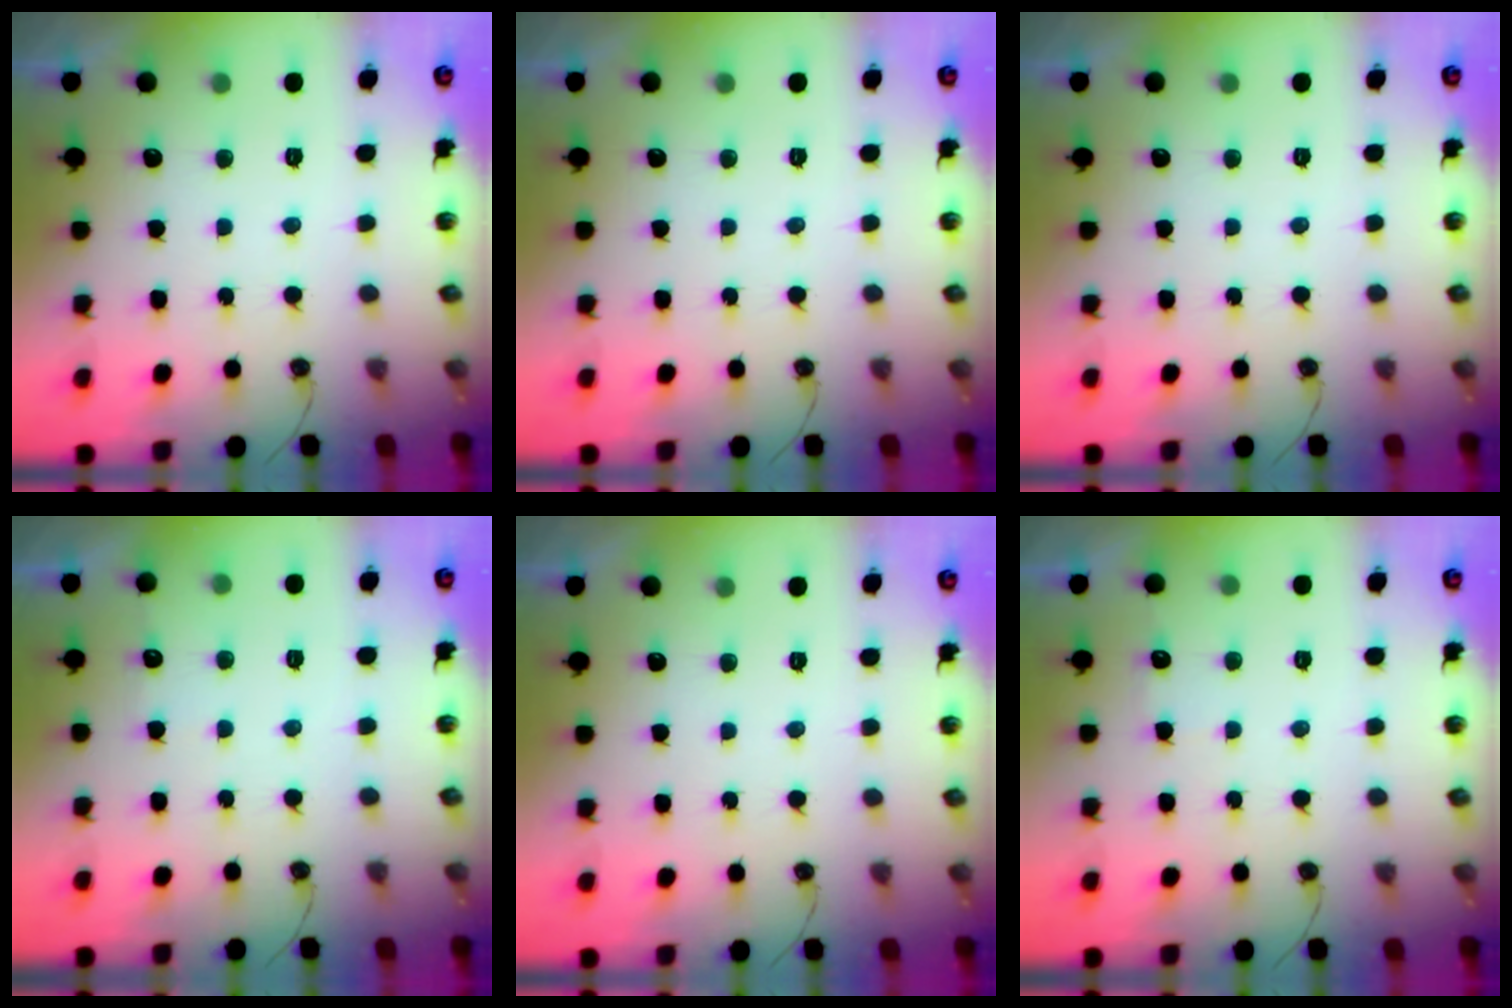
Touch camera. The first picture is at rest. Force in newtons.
{"total": 0.0}
{"total": 0.0}
{"total": 3.0, "press": 3.0, "slide": 0.3}
{"total": 0.0}
{"total": 4.3, "press": 4.3, "slide": 0.4}